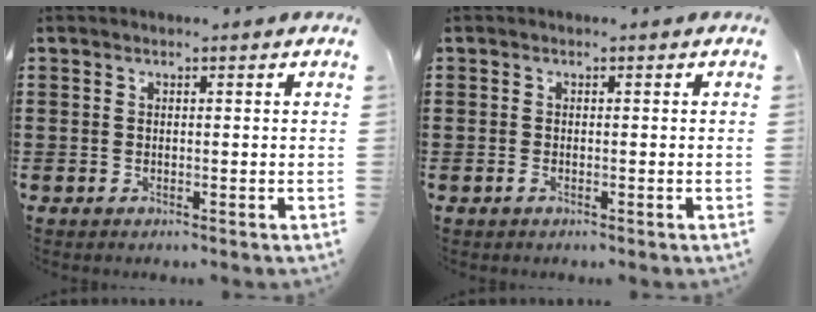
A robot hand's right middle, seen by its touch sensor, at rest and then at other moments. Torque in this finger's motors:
{"motor_torque": [0.13, 0.14, 0.06, 0.02]}